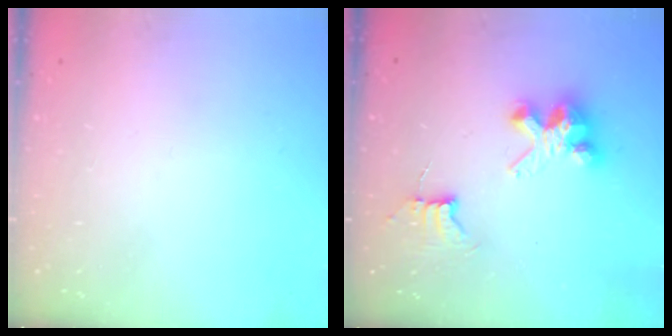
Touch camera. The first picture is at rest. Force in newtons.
{"total": 8.7, "press": 8.7, "slide": 0.6}